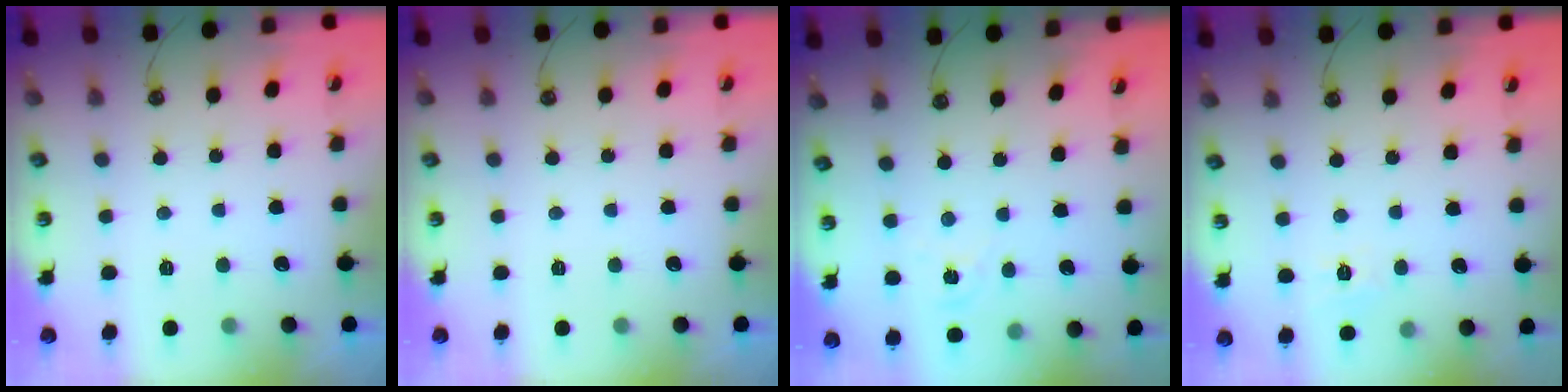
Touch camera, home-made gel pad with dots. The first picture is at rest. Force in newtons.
{"total": 0.0}
{"total": 1.3, "press": 1.3, "slide": 0.2}
{"total": 2.8, "press": 2.8, "slide": 0.5}